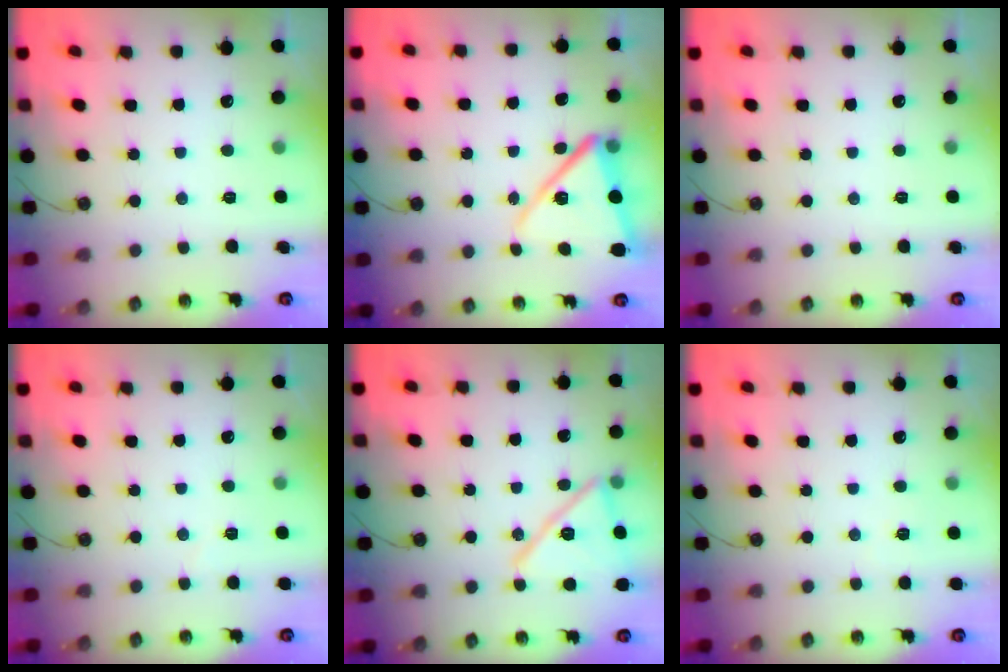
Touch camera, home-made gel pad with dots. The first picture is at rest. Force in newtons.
{"total": 13.5, "press": 13.5, "slide": 0.8}
{"total": 0.0}
{"total": 2.8, "press": 2.7, "slide": 0.8}
{"total": 16.3, "press": 16.3, "slide": 0.3}
{"total": 2.2, "press": 2.1, "slide": 0.7}